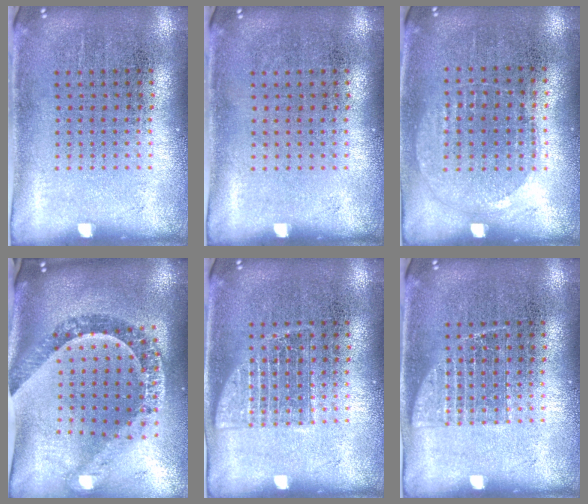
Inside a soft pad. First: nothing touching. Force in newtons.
{"total": 0.0}
{"total": 1.0, "press": 0.9, "slide": 0.4}
{"total": 1.7, "press": 1.5, "slide": 0.9}
{"total": 2.0, "press": 2.0, "slide": 0.4}
{"total": 1.6, "press": 1.5, "slide": 0.3}